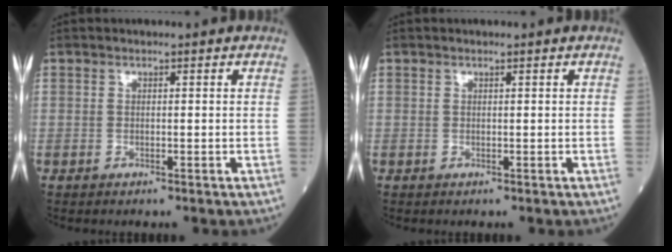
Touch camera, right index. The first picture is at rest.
{"total": 0.0}